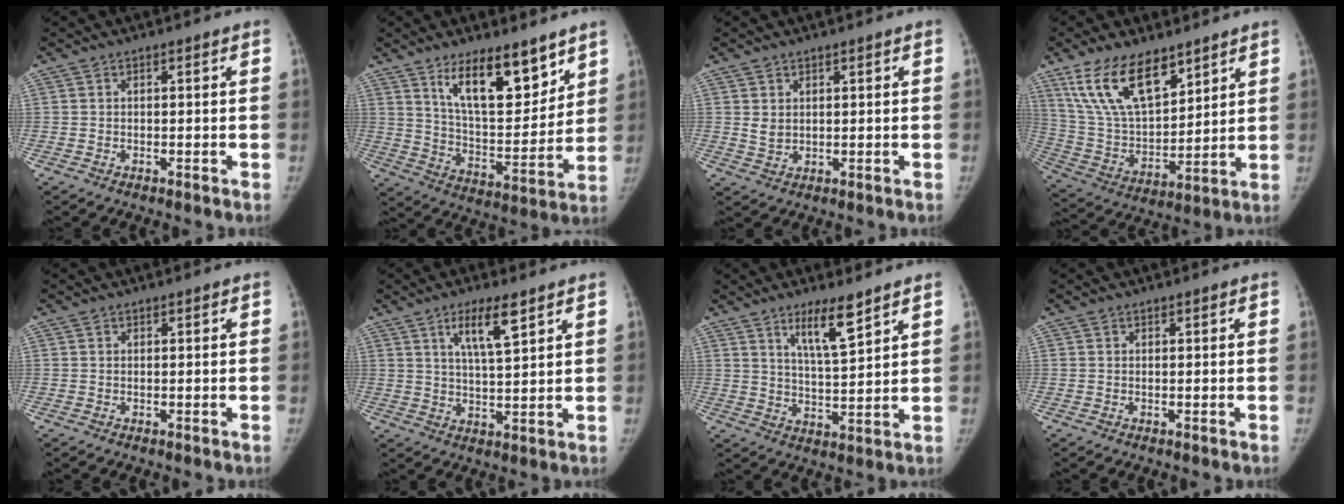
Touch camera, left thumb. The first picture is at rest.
{"total": 15.9, "force": [10.3, 5.9, 10.5], "torque": [-0.128, -0.073, 0.185]}
{"total": 2.6, "force": [1.1, 2.0, 1.2], "torque": [-0.014, -0.012, 0.028]}
{"total": 17.8, "force": [11.2, 8.4, 10.9], "torque": [-0.166, -0.052, 0.226]}
{"total": 0.0}
{"total": 8.3, "force": [4.4, 1.9, 6.7], "torque": [-0.116, -0.026, 0.083]}
{"total": 8.5, "force": [5.6, 1.5, 6.1], "torque": [-0.100, -0.042, 0.103]}
{"total": 0.0}